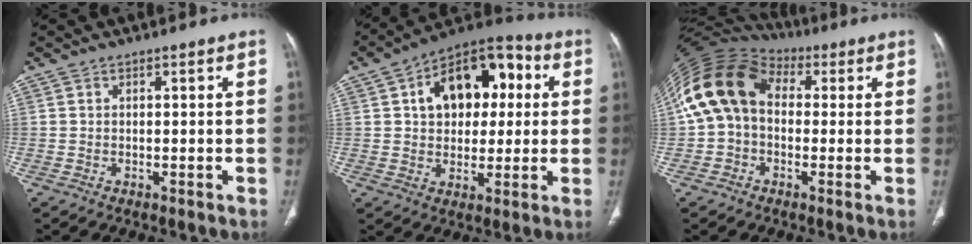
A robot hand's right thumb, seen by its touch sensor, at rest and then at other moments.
{"total": 17.8, "force": [4.2, 11.1, 13.2], "torque": [-0.155, 0.025, 0.059]}
{"total": 14.6, "force": [1.3, 10.8, 9.7], "torque": [-0.183, 0.045, 0.014]}